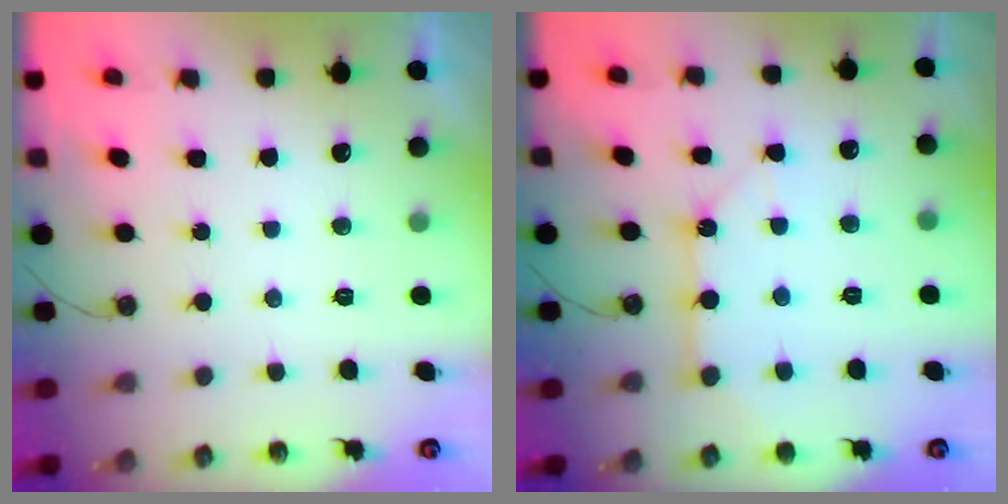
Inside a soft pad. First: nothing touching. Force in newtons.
{"total": 10.4, "press": 10.4, "slide": 0.9}